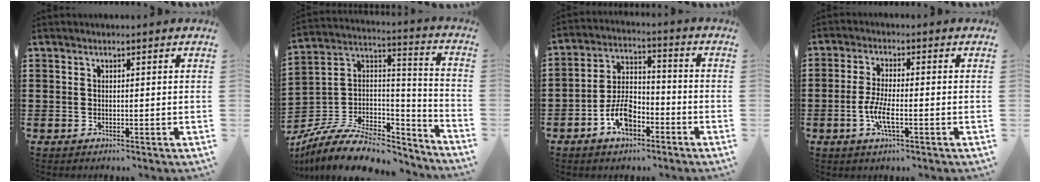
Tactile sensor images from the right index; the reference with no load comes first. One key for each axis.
{"total": 9.3, "fx": -6.4, "fy": 4.9, "fz": 4.5, "tx": -0.094, "ty": 0.013, "tz": -0.118}
{"total": 7.6, "fx": -3.9, "fy": 4.2, "fz": 5.0, "tx": -0.106, "ty": 0.014, "tz": -0.076}
{"total": 5.1, "fx": -1.7, "fy": 1.3, "fz": 4.6, "tx": -0.104, "ty": -0.006, "tz": -0.039}